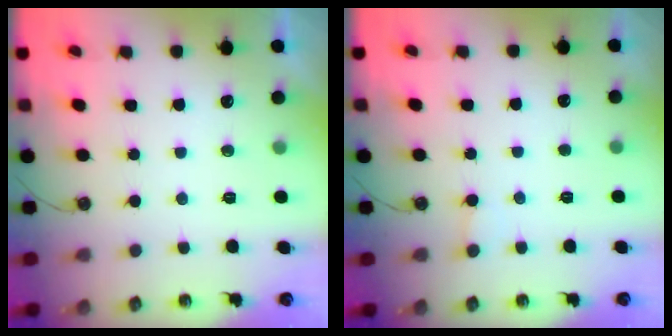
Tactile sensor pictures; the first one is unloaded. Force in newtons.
{"total": 2.0, "press": 2.0, "slide": 0.1}